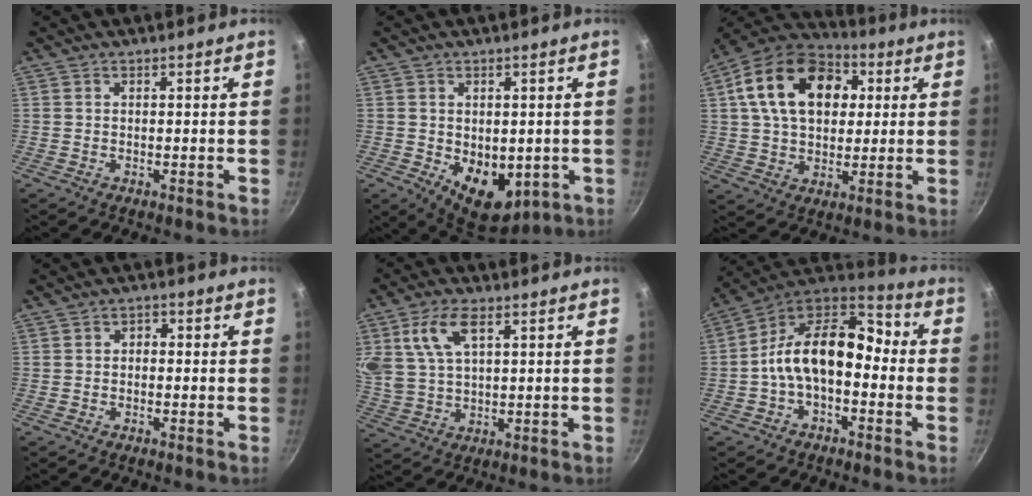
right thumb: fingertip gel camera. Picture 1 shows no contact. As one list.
[{"total": 10.3, "force": [-1.7, 6.9, 7.5], "torque": [-0.080, -0.020, -0.005]}, {"total": 20.5, "force": [5.2, 14.0, 14.0], "torque": [-0.214, 0.017, 0.074]}, {"total": 1.7, "force": [-0.3, 1.4, 1.0], "torque": [-0.014, 0.009, -0.009]}, {"total": 9.8, "force": [3.9, 5.1, 7.4], "torque": [-0.145, -0.004, 0.082]}, {"total": 15.9, "force": [-2.1, 9.8, 12.3], "torque": [-0.190, 0.057, -0.056]}]